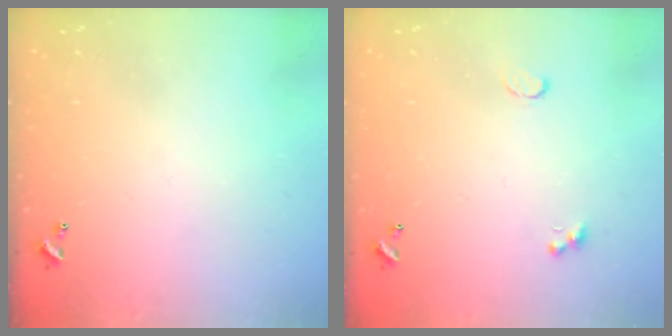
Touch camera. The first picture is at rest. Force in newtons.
{"total": 0.6, "press": 0.4, "slide": 0.4}